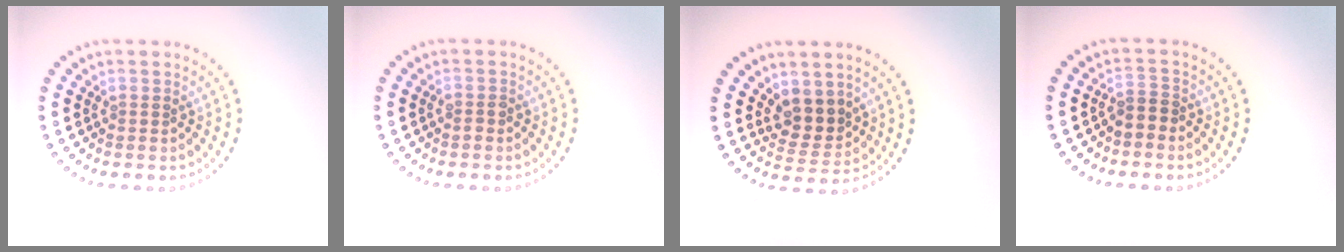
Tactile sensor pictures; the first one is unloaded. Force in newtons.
{"total": 0.8, "press": 0.7, "slide": 0.3}
{"total": 2.9, "press": 2.5, "slide": 1.5}
{"total": 1.2, "press": 0.8, "slide": 0.9}